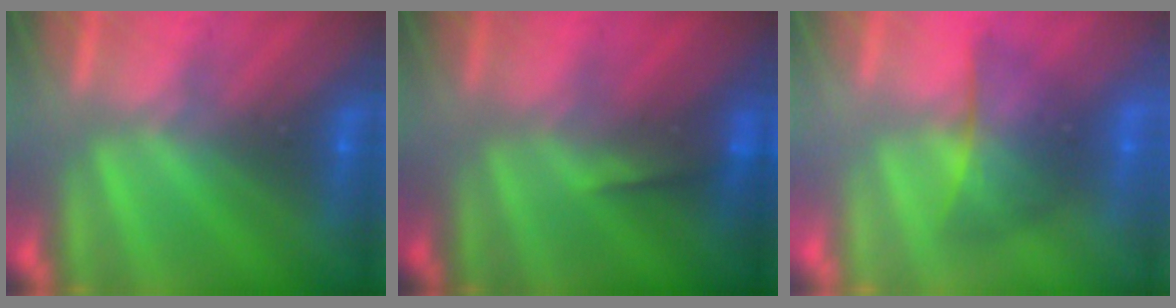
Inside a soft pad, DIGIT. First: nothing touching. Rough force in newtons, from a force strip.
{"total": 4.6}
{"total": 2.1}